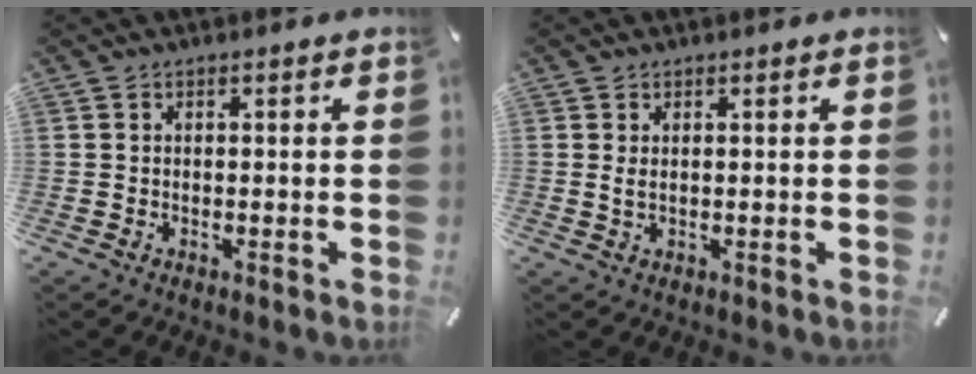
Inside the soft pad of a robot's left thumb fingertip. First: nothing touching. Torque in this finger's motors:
{"motor_torque": [-0.05, 0.06, -0.03, 0.03, 0.00]}